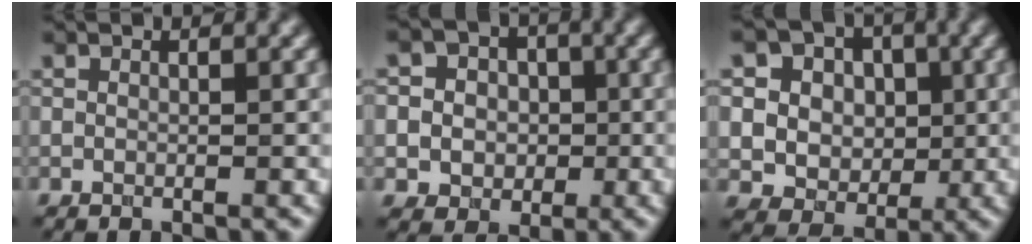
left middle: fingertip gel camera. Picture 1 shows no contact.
{"total": 6.8, "force": [0.9, 6.3, 2.4], "torque": [-0.044, 0.035, 0.001]}
{"total": 8.1, "force": [2.3, 7.1, 3.2], "torque": [-0.070, 0.014, 0.038]}